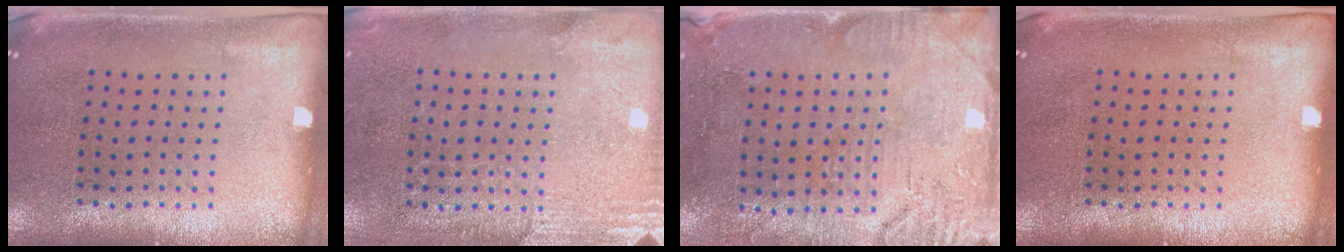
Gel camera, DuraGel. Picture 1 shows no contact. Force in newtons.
{"total": 2.7, "press": 2.5, "slide": 1.1}
{"total": 3.0, "press": 2.7, "slide": 1.2}
{"total": 0.0}